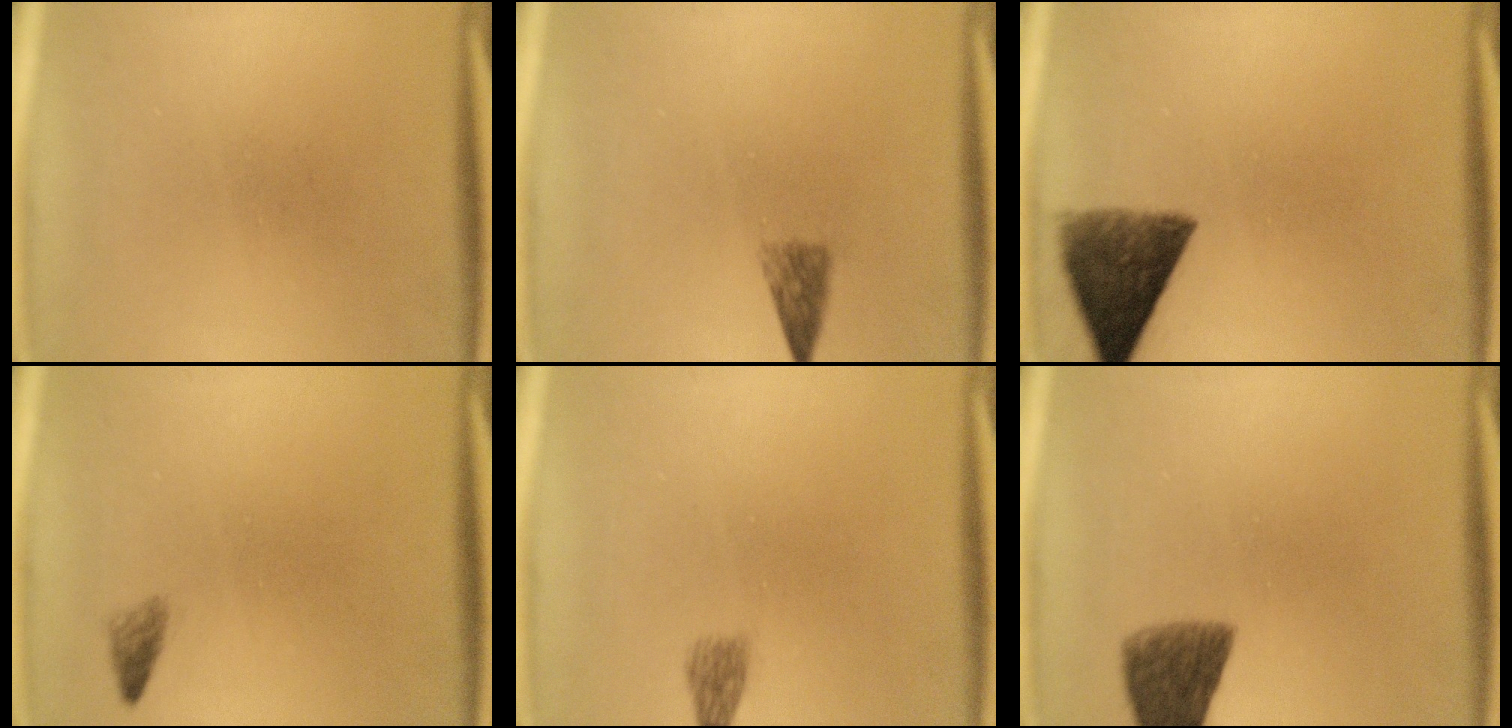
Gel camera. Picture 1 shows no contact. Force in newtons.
{"total": 2.4}
{"total": 9.3}
{"total": 1.1}
{"total": 1.9}
{"total": 7.2}